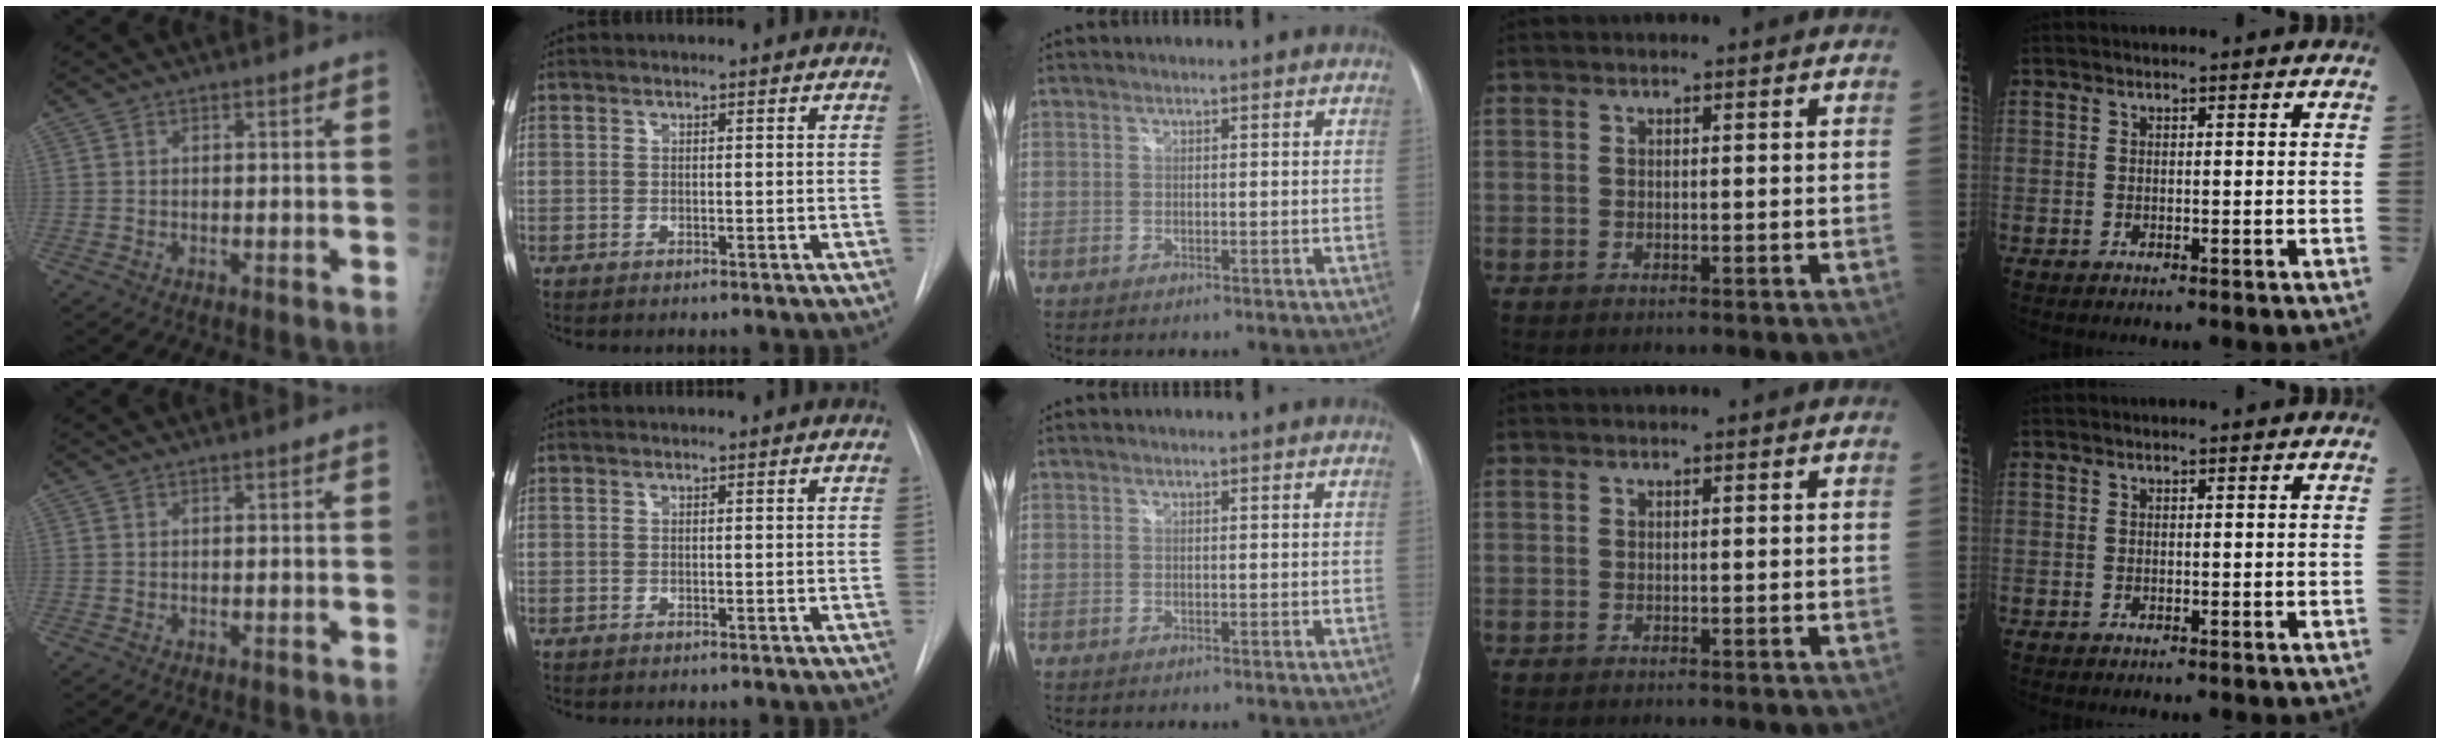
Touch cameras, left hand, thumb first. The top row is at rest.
{}